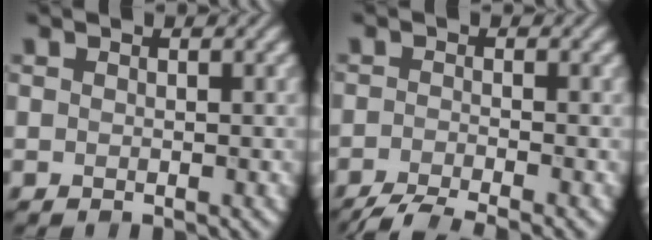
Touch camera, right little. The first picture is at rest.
{"total": 4.5, "force": [-3.5, 0.8, 2.7], "torque": [-0.039, -0.007, -0.071]}